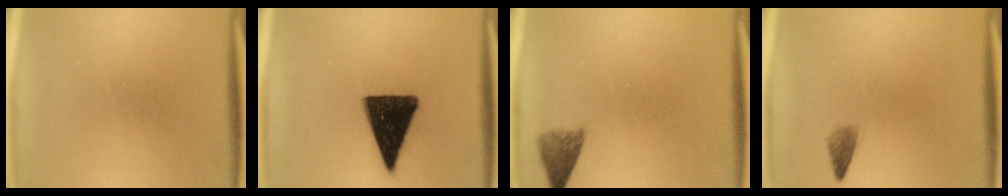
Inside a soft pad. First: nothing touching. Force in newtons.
{"total": 15.2}
{"total": 2.8}
{"total": 1.5}